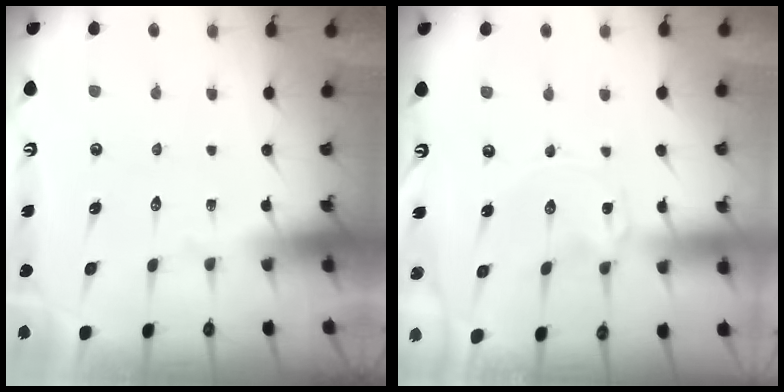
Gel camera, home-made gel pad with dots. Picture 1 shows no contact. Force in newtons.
{"total": 0.0}